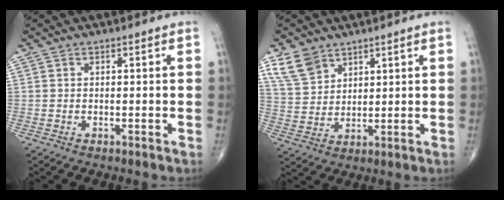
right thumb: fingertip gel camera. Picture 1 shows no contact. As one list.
[{"total": 7.2, "force": [4.8, 4.6, 2.8], "torque": [-0.041, -0.020, 0.105]}]